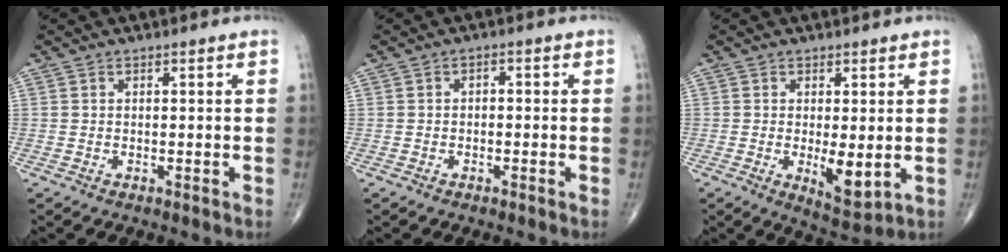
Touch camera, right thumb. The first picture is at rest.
{"total": 1.4, "force": [-0.5, 1.0, 0.9], "torque": [-0.003, 0.011, -0.014]}
{"total": 6.2, "force": [-0.7, 2.3, 5.7], "torque": [-0.081, -0.018, -0.003]}